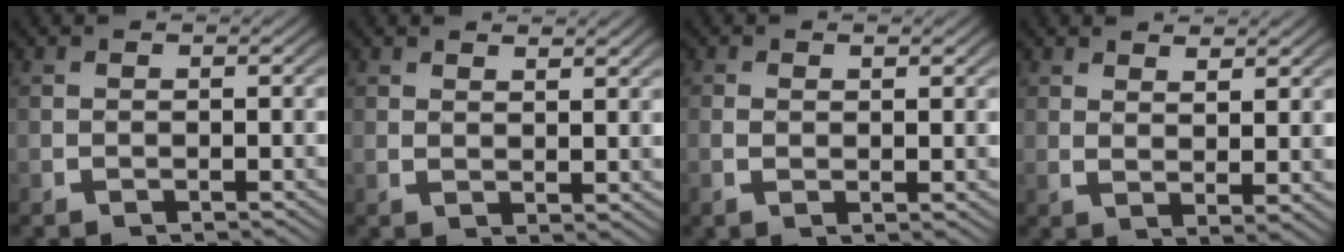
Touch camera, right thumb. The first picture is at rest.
{"total": 1.8, "force": [1.6, 0.1, 0.8], "torque": [-0.012, -0.005, 0.035]}
{"total": 1.4, "force": [0.5, 0.0, 1.3], "torque": [-0.032, -0.008, 0.016]}
{"total": 2.6, "force": [1.9, 0.4, 1.8], "torque": [-0.031, -0.010, 0.042]}